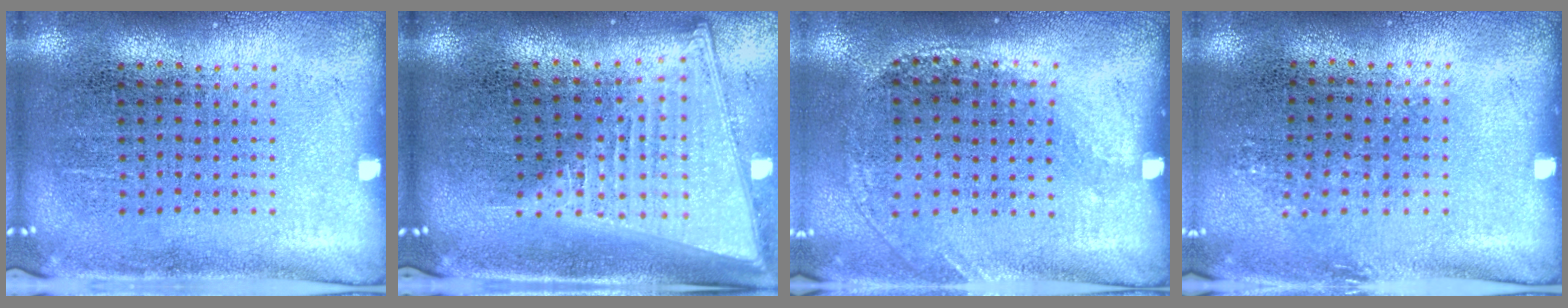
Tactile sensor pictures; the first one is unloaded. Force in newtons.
{"total": 2.0, "press": 1.7, "slide": 1.0}
{"total": 1.2, "press": 0.9, "slide": 0.8}
{"total": 0.8, "press": 0.7, "slide": 0.4}